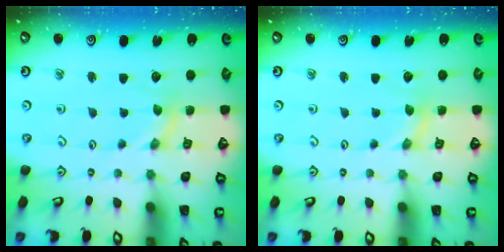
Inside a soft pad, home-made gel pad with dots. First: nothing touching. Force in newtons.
{"total": 0.0}